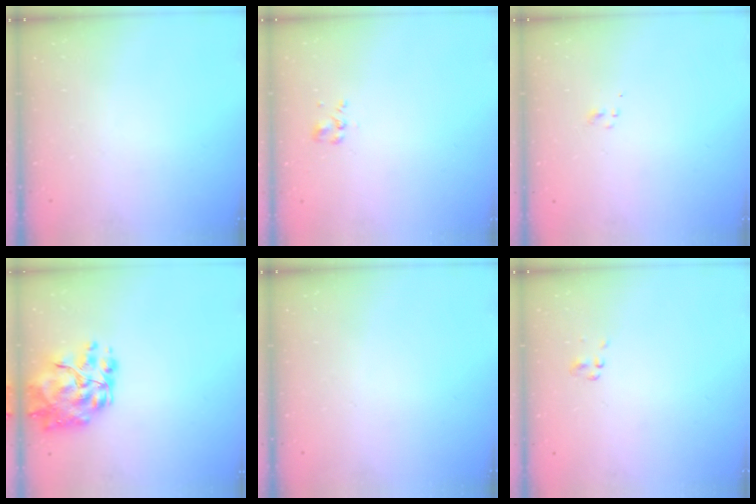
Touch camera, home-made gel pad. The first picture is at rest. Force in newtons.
{"total": 2.0, "press": 1.8, "slide": 0.9}
{"total": 0.7, "press": 0.7, "slide": 0.3}
{"total": 14.2, "press": 13.6, "slide": 4.0}
{"total": 0.0}
{"total": 0.5, "press": 0.5, "slide": 0.1}